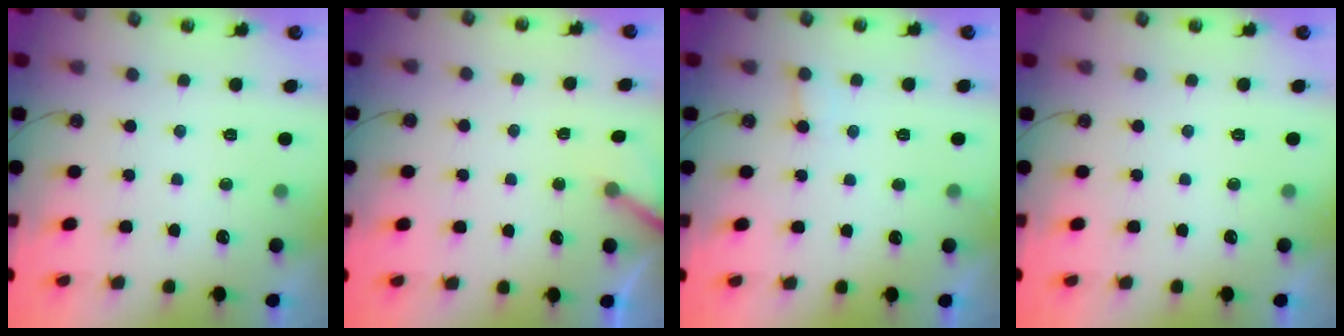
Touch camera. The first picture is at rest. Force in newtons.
{"total": 4.2, "press": 4.2, "slide": 0.3}
{"total": 5.2, "press": 5.2, "slide": 0.6}
{"total": 0.0}